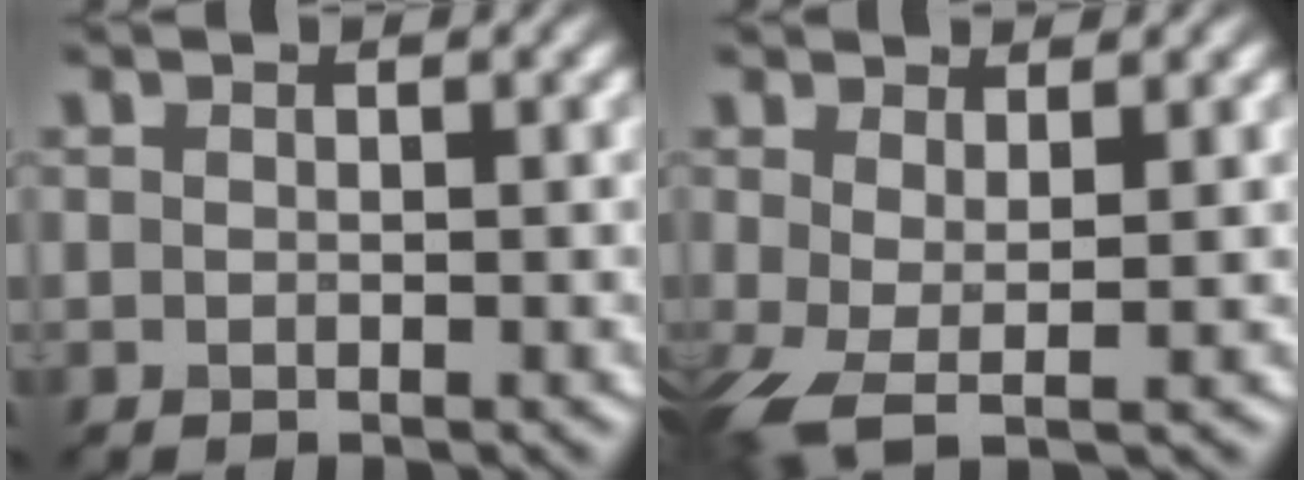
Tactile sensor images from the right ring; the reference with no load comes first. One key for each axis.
{"total": 3.6, "fx": -0.2, "fy": 1.2, "fz": 3.4, "tx": -0.078, "ty": -0.007, "tz": -0.009}